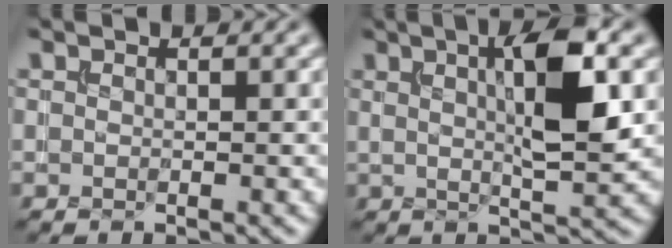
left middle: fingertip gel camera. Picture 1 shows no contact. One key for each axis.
{"total": 7.0, "fx": 1.7, "fy": 1.5, "fz": 6.6, "tx": -0.098, "ty": 0.006, "tz": 0.026}